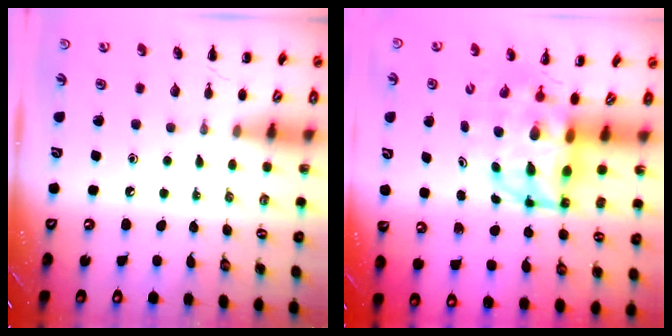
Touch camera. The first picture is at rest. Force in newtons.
{"total": 7.3, "press": 7.0, "slide": 1.9}